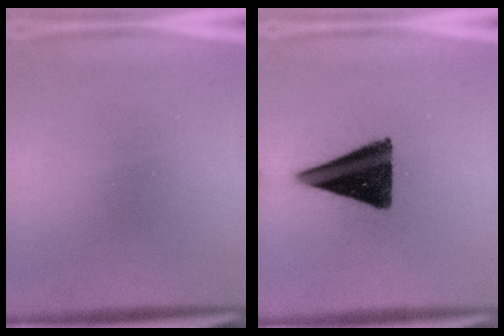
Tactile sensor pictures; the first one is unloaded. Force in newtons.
{"total": 14.4}